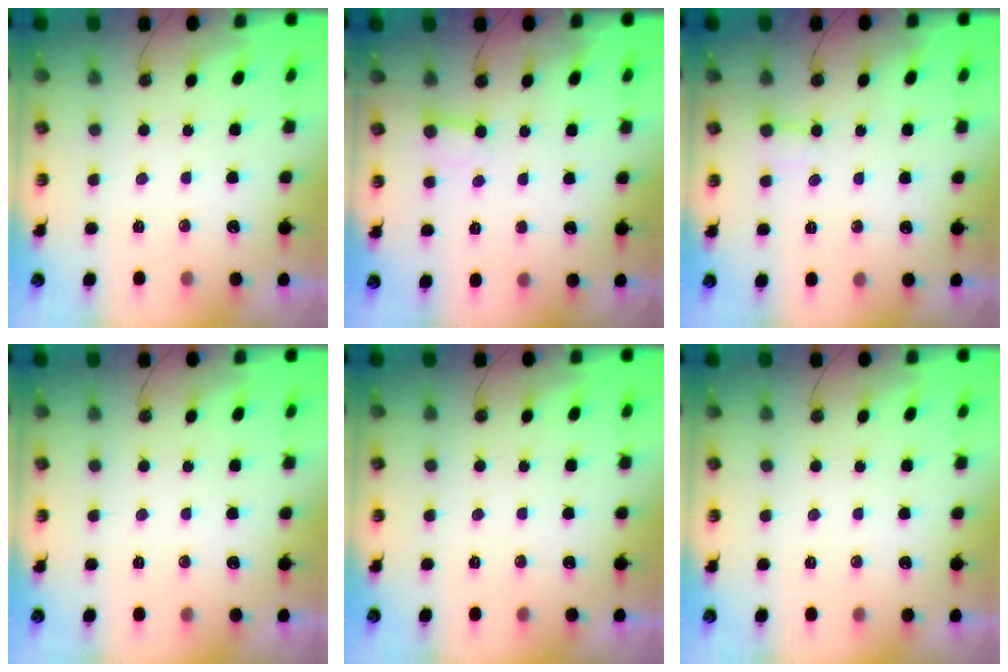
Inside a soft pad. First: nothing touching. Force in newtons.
{"total": 2.3, "press": 2.3, "slide": 0.2}
{"total": 3.8, "press": 3.8, "slide": 0.3}
{"total": 0.0}
{"total": 0.0}
{"total": 0.0}